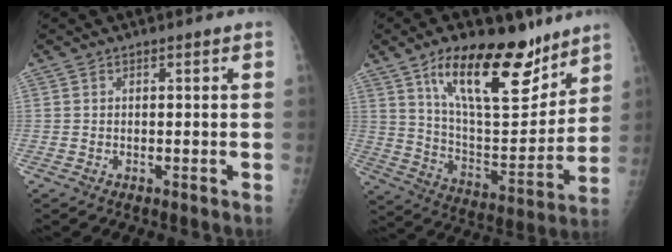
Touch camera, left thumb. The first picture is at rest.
{"total": 22.0, "force": [13.8, 8.9, 14.6], "torque": [-0.187, -0.074, 0.235]}